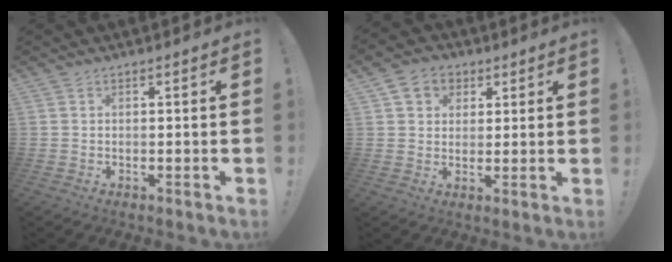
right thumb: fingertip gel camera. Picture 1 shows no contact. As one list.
[{"total": 7.2, "force": [2.9, 6.2, 2.2], "torque": [-0.038, -0.008, 0.061]}]